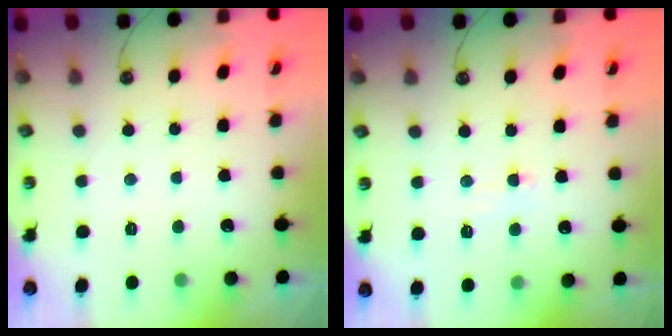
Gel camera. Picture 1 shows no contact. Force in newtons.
{"total": 1.0, "press": 0.4, "slide": 0.9}